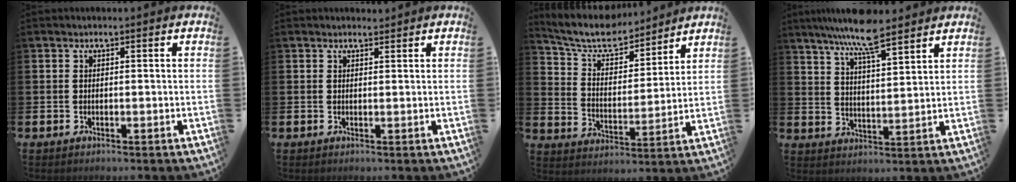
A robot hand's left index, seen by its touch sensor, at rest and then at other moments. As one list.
[{"total": 1.2, "force": [1.1, 0.3, 0.1], "torque": [0.006, -0.001, 0.019]}, {"total": 8.6, "force": [7.9, 2.3, 2.4], "torque": [-0.084, -0.052, 0.139]}, {"total": 8.2, "force": [7.4, 0.8, 3.4], "torque": [-0.085, -0.033, 0.132]}]